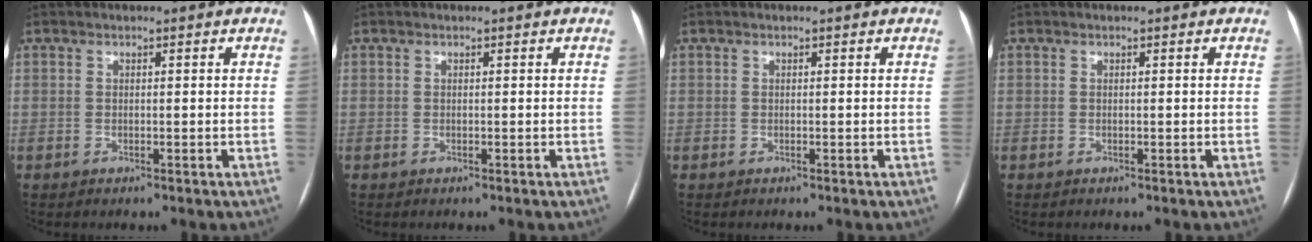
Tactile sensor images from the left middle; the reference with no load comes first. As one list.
[{"total": 0.0}, {"total": 0.0}, {"total": 0.0}]